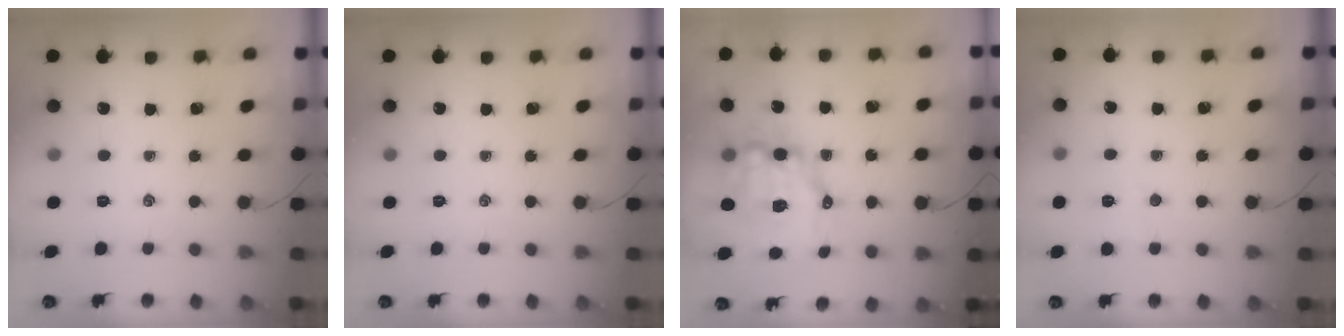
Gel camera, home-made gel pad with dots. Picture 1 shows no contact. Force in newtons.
{"total": 0.0}
{"total": 11.1, "press": 10.8, "slide": 2.4}
{"total": 3.0, "press": 2.9, "slide": 0.8}